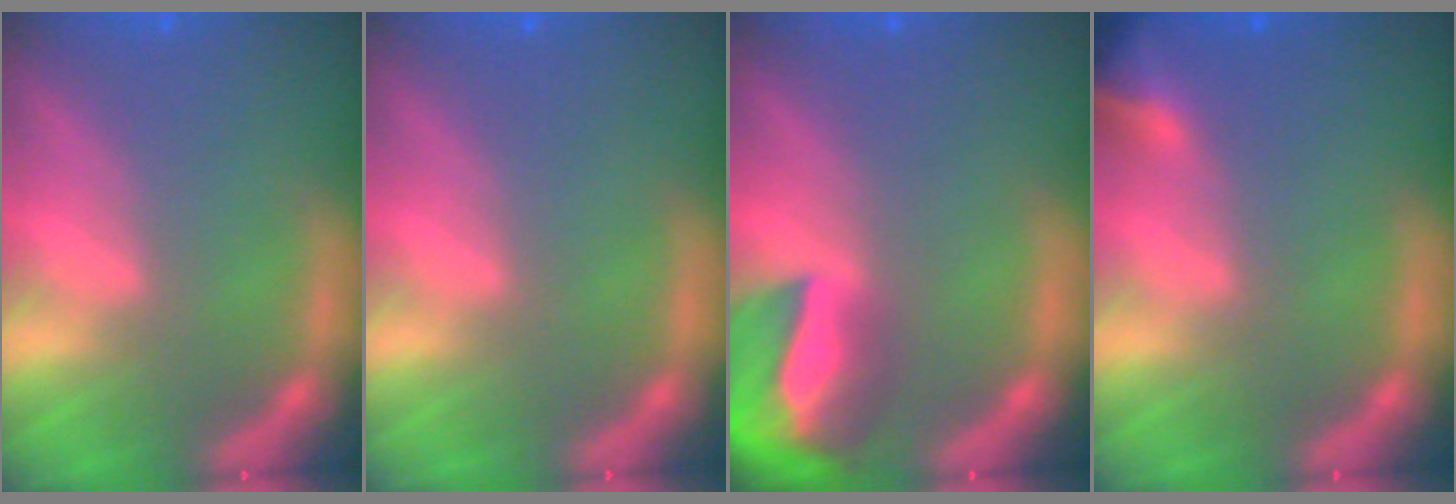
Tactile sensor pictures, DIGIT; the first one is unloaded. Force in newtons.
{"total": 0.0}
{"total": 9.0}
{"total": 2.9}